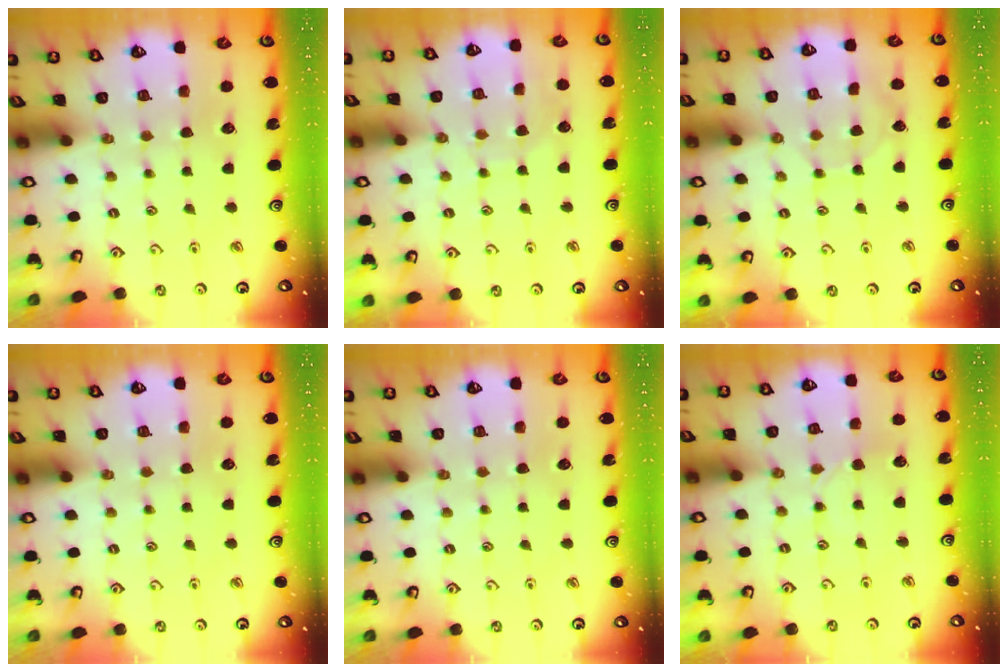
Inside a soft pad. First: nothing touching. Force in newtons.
{"total": 5.1, "press": 5.0, "slide": 0.5}
{"total": 3.8, "press": 3.8, "slide": 0.4}
{"total": 0.0}
{"total": 0.0}
{"total": 2.2, "press": 2.2, "slide": 0.3}